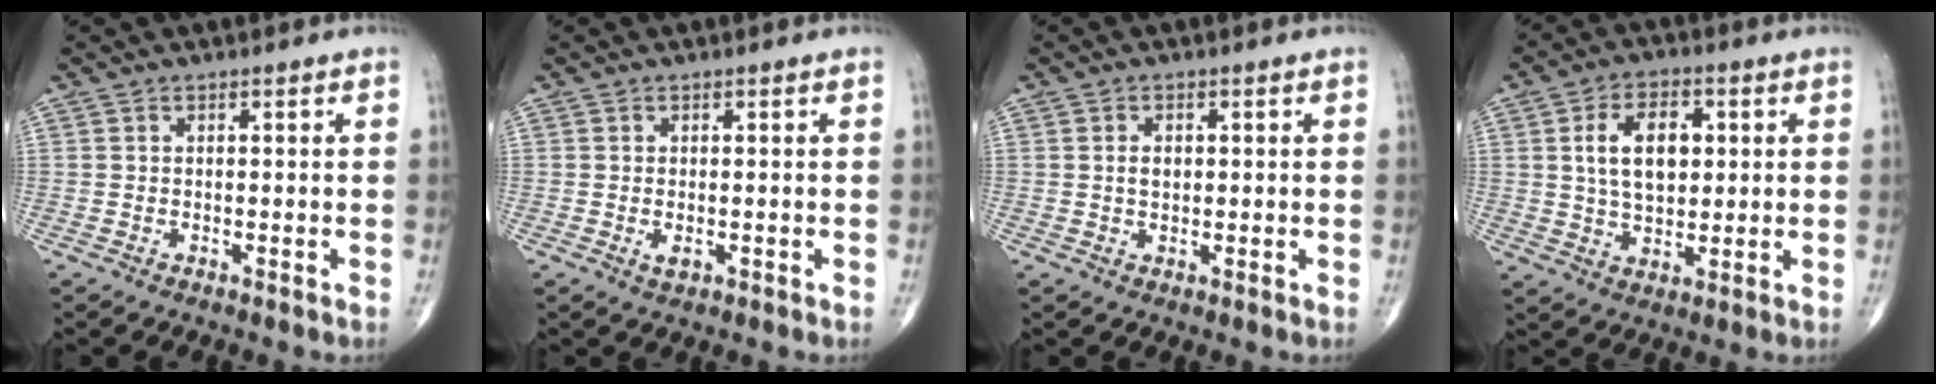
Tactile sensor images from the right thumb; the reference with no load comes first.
{"total": 1.7, "force": [-0.3, 0.8, 1.4], "torque": [-0.026, -0.005, -0.003]}
{"total": 2.6, "force": [0.4, 1.7, 1.9], "torque": [-0.028, 0.000, 0.009]}
{"total": 10.8, "force": [2.1, 6.6, 8.2], "torque": [-0.122, -0.001, 0.040]}